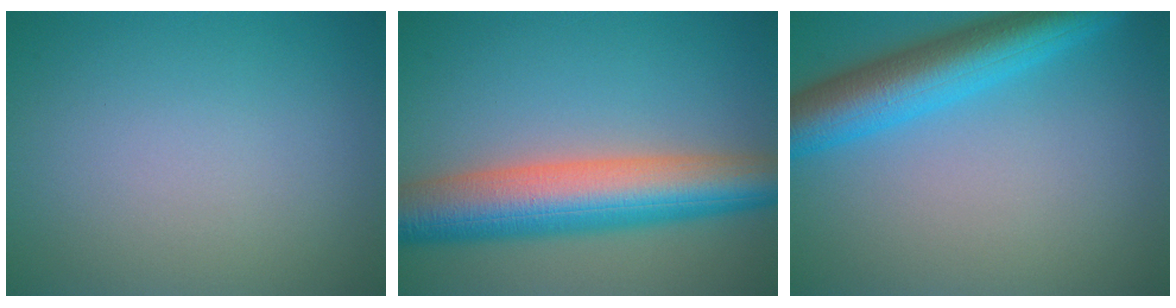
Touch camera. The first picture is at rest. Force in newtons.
{"total": 9.8, "press": 9.8, "slide": 0.2}
{"total": 7.3, "press": 7.3, "slide": 0.4}